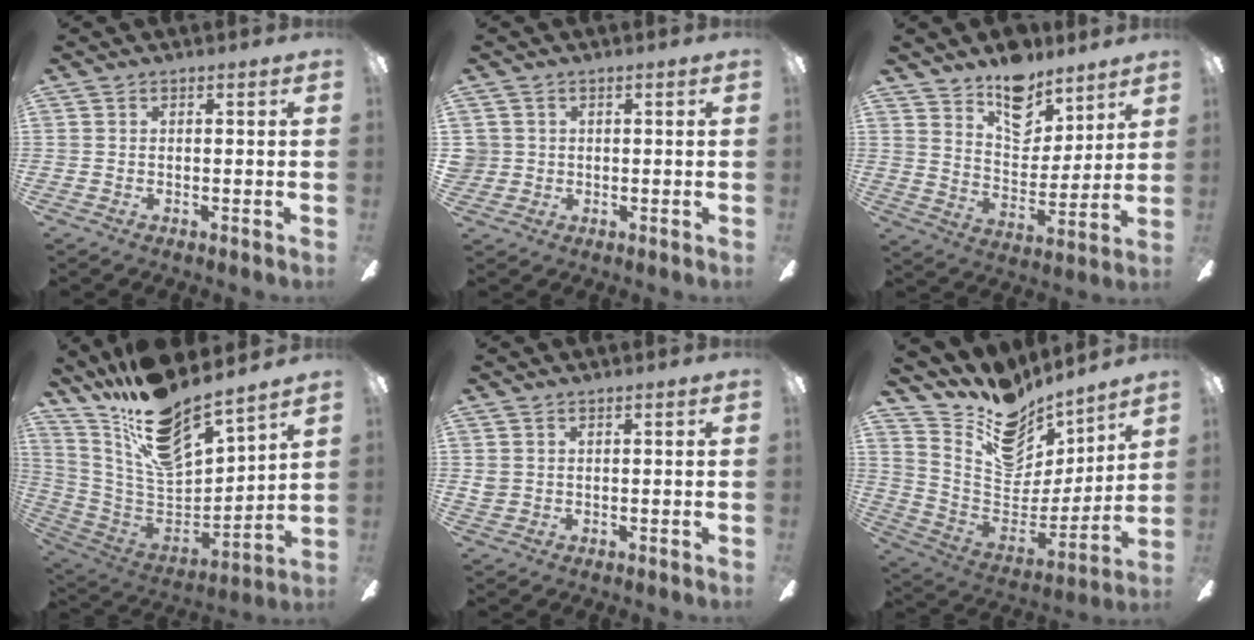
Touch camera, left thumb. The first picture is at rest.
{"total": 2.7, "force": [0.6, 2.6, 0.2], "torque": [-0.011, 0.006, 0.012]}
{"total": 13.6, "force": [10.7, 7.1, 4.4], "torque": [-0.059, -0.078, 0.199]}
{"total": 18.2, "force": [14.4, 5.1, 10.0], "torque": [-0.188, -0.108, 0.247]}
{"total": 1.5, "force": [0.8, 1.2, 0.3], "torque": [-0.007, 0.002, 0.015]}
{"total": 13.9, "force": [10.0, 8.4, 4.8], "torque": [-0.087, -0.091, 0.179]}